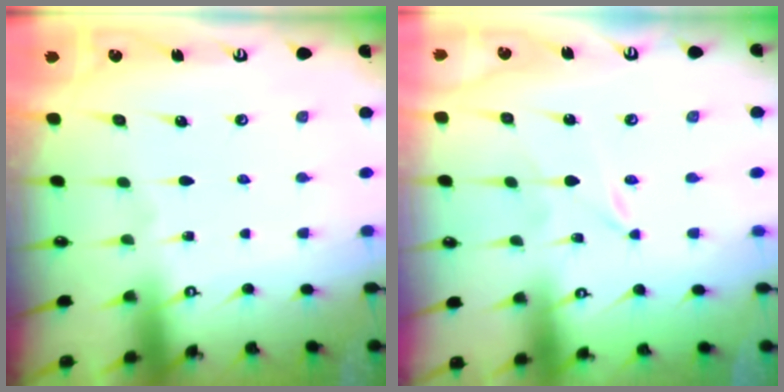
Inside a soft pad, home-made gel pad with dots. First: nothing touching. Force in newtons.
{"total": 0.0}